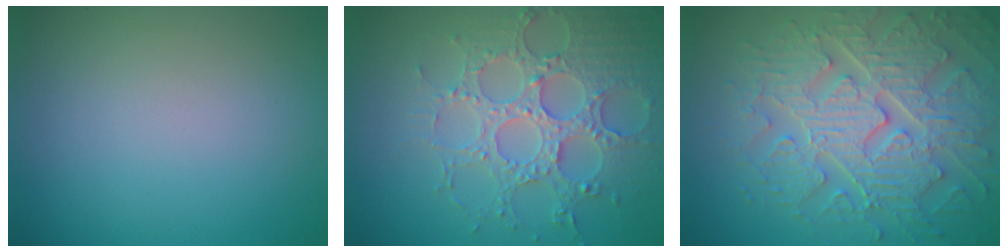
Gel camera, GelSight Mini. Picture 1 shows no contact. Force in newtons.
{"total": 5.8, "press": 5.2, "slide": 2.5}
{"total": 8.6, "press": 6.5, "slide": 5.6}